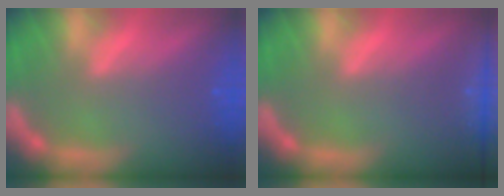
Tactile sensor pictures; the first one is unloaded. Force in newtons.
{"total": 7.4}